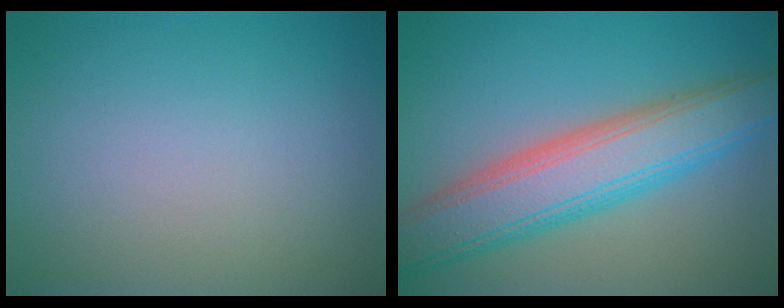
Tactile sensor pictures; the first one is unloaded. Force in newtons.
{"total": 8.0, "press": 8.0, "slide": 0.4}